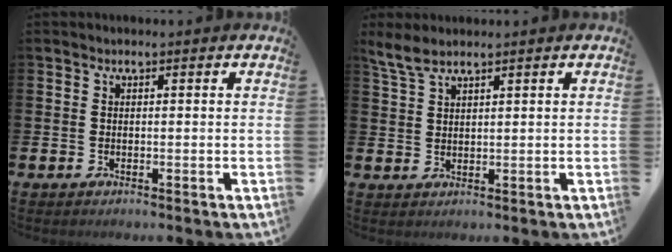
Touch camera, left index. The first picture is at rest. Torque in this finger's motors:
{"motor_torque": [0.17, -0.05, 0.04, 0.04]}